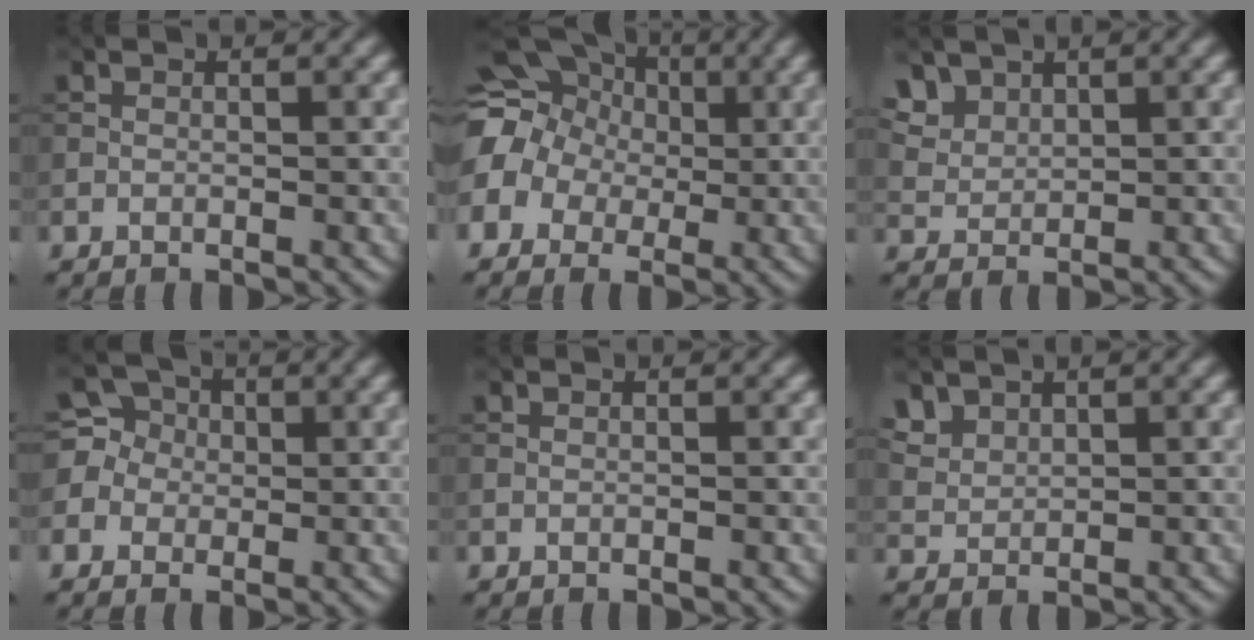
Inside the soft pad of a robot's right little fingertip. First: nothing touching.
{"total": 14.3, "force": [-0.8, 13.4, 4.8], "torque": [-0.137, -0.002, -0.069]}
{"total": 3.0, "force": [1.8, 2.1, 1.0], "torque": [-0.022, 0.002, 0.037]}
{"total": 3.5, "force": [-0.6, 3.5, 0.0], "torque": [0.019, 0.018, -0.036]}
{"total": 0.0}
{"total": 2.2, "force": [1.5, 1.5, 0.7], "torque": [-0.015, -0.001, 0.031]}